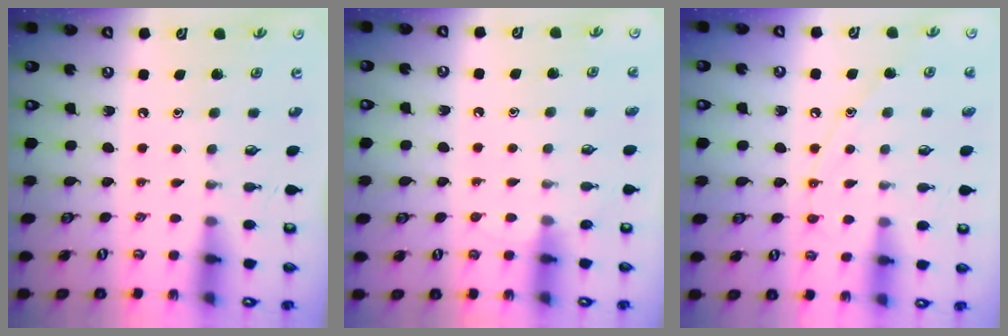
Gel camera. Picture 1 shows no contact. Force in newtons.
{"total": 2.7, "press": 2.7, "slide": 0.3}
{"total": 8.0, "press": 7.9, "slide": 0.6}